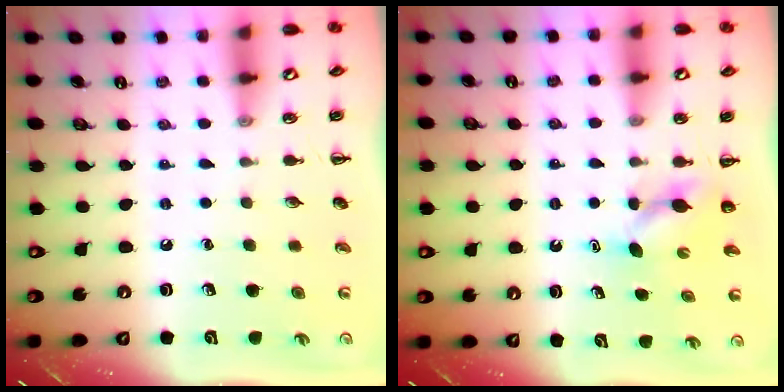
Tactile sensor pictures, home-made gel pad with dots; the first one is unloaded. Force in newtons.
{"total": 4.0, "press": 3.9, "slide": 1.0}